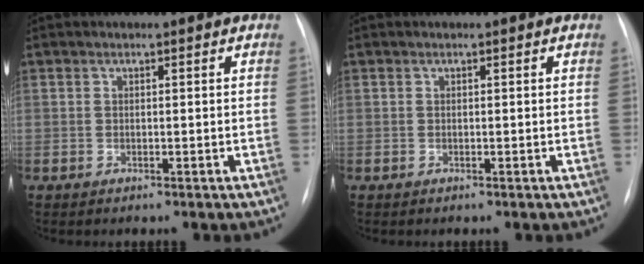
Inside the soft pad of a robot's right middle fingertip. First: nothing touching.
{"total": 0.0}